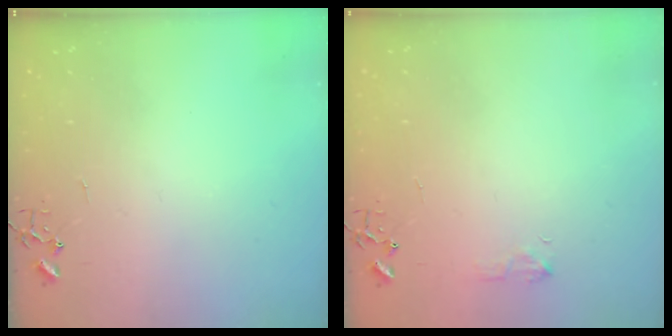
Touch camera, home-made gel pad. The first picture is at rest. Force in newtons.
{"total": 6.0, "press": 6.0, "slide": 0.6}